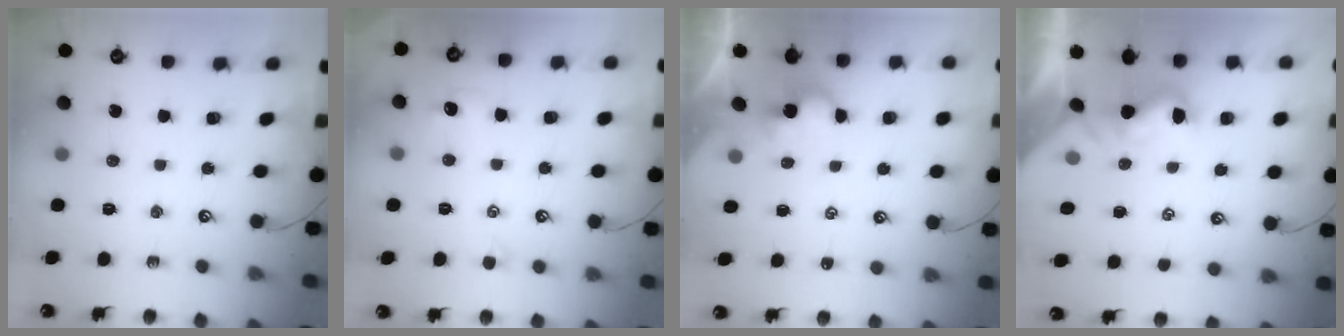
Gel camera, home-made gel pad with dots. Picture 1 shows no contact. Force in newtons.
{"total": 1.4, "press": 1.3, "slide": 0.6}
{"total": 0.0}
{"total": 1.1, "press": 1.0, "slide": 0.5}